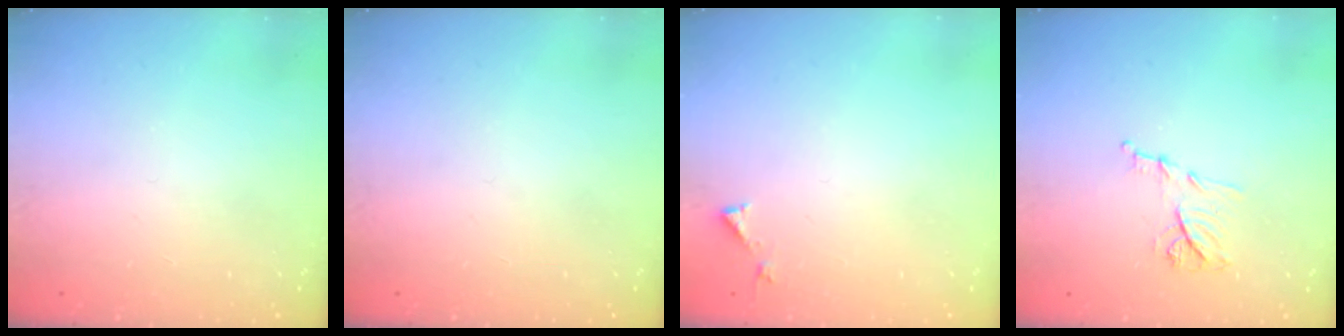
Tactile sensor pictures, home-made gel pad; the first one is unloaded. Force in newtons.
{"total": 0.0}
{"total": 3.0, "press": 3.0, "slide": 0.2}
{"total": 8.8, "press": 8.7, "slide": 1.0}